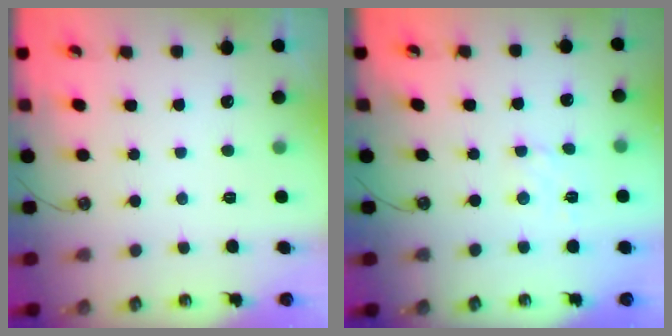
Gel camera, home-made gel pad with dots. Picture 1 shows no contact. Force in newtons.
{"total": 2.6, "press": 2.6, "slide": 0.6}